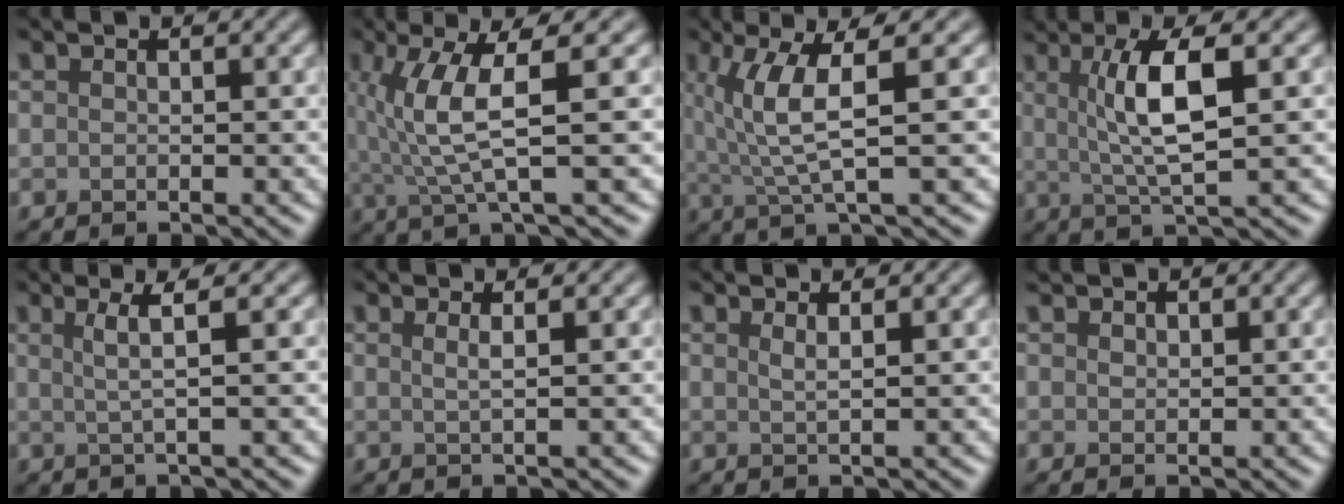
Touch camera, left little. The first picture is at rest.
{"total": 5.9, "force": [1.0, 1.0, 5.7], "torque": [-0.115, 0.006, 0.020]}
{"total": 5.4, "force": [1.4, 0.9, 5.2], "torque": [-0.102, 0.005, 0.026]}
{"total": 5.7, "force": [1.3, 1.2, 5.5], "torque": [-0.102, 0.006, 0.026]}
{"total": 2.8, "force": [0.8, 0.5, 2.6], "torque": [-0.046, 0.003, 0.012]}
{"total": 1.6, "force": [0.6, 0.6, 1.4], "torque": [-0.019, 0.002, -0.002]}
{"total": 1.2, "force": [0.6, 0.4, 1.0], "torque": [-0.009, 0.001, 0.007]}
{"total": 1.0, "force": [0.8, 0.5, 0.2], "torque": [-0.006, 0.002, 0.017]}